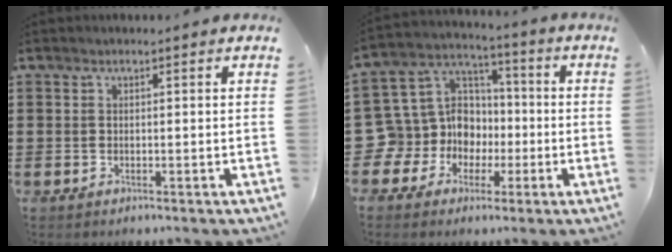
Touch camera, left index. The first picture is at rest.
{"total": 10.7, "force": [-1.3, 10.1, 3.3], "torque": [-0.123, -0.003, -0.018]}